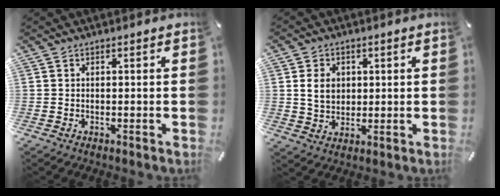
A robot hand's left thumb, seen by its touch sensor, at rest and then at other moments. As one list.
[{"total": 6.3, "force": [1.1, 5.5, 3.0], "torque": [-0.061, 0.003, 0.017]}]